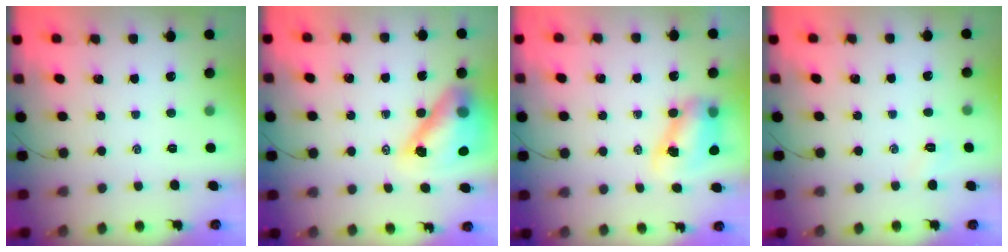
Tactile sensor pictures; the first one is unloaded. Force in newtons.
{"total": 14.8, "press": 14.3, "slide": 4.0}
{"total": 8.4, "press": 8.3, "slide": 1.7}
{"total": 2.7, "press": 2.6, "slide": 0.7}